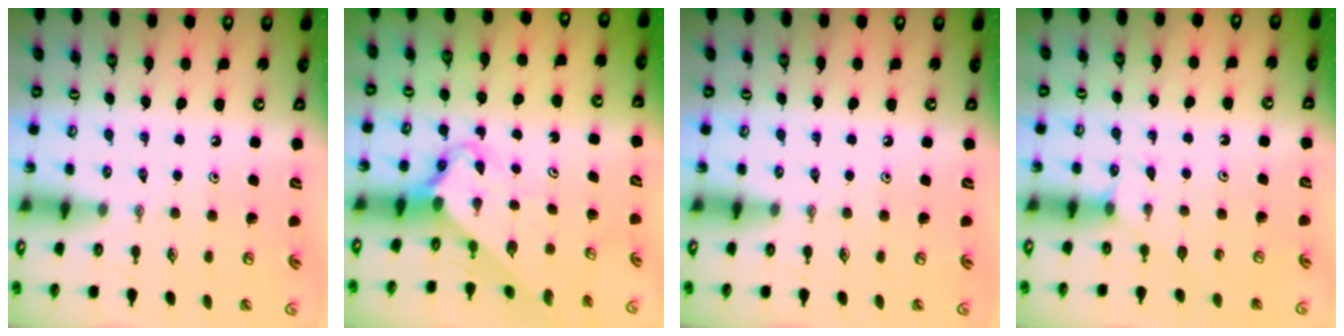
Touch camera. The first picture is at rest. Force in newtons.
{"total": 2.7, "press": 2.7, "slide": 0.2}
{"total": 0.0}
{"total": 3.8, "press": 3.8, "slide": 0.4}